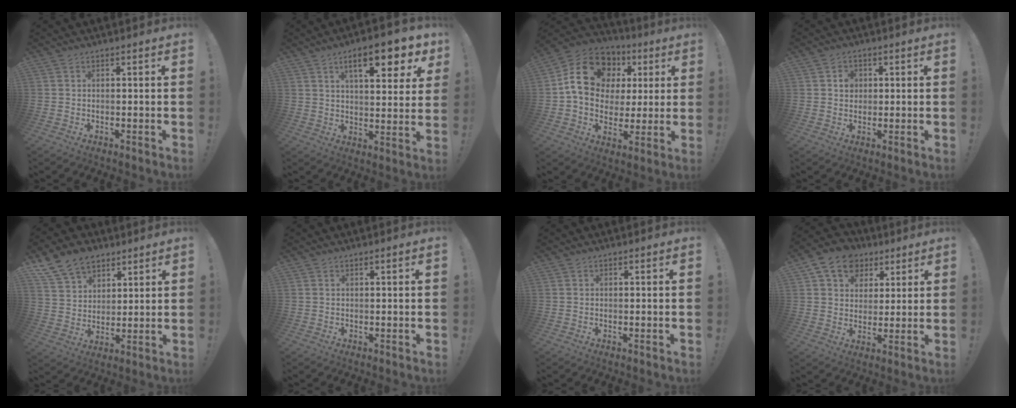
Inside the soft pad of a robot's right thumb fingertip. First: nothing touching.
{"total": 12.9, "force": [6.6, 3.8, 10.4], "torque": [-0.148, -0.027, 0.102]}
{"total": 17.9, "force": [5.1, 14.3, 9.4], "torque": [-0.133, -0.003, 0.111]}
{"total": 3.2, "force": [0.5, 2.8, 1.4], "torque": [-0.002, -0.004, 0.002]}
{"total": 12.3, "force": [8.1, 8.3, 4.2], "torque": [-0.072, -0.048, 0.159]}
{"total": 0.7, "force": [0.4, -0.1, 0.5], "torque": [-0.007, -0.001, 0.006]}
{"total": 0.0}
{"total": 12.2, "force": [6.0, 9.4, 5.1], "torque": [-0.076, -0.027, 0.117]}